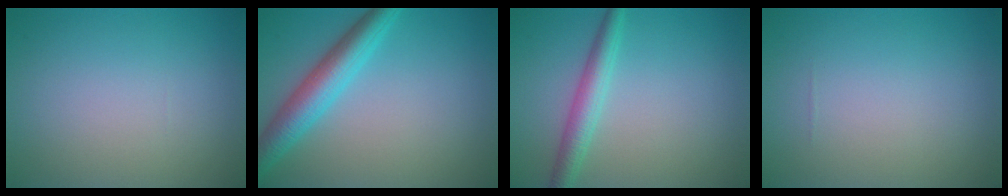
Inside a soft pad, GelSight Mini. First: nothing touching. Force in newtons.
{"total": 4.9, "press": 4.9, "slide": 0.2}
{"total": 2.9, "press": 2.9, "slide": 0.0}
{"total": 0.0}